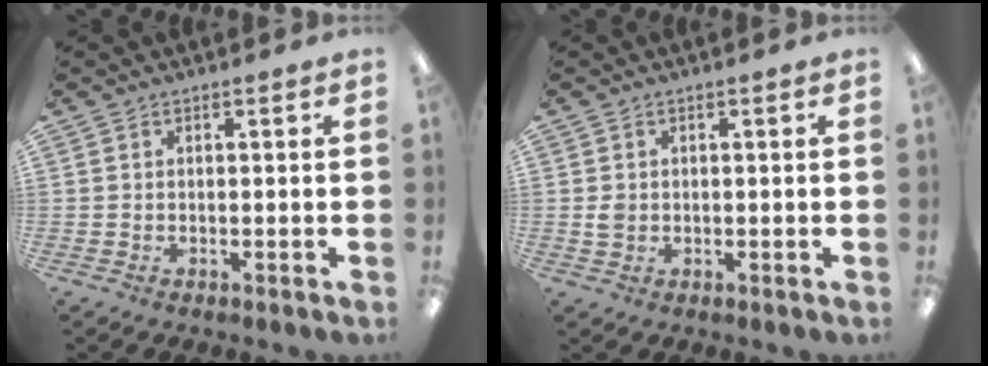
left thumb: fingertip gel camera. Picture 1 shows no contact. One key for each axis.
{"total": 2.0, "fx": 0.1, "fy": 1.7, "fz": 1.2, "tx": -0.023, "ty": 0.004, "tz": 0.002}